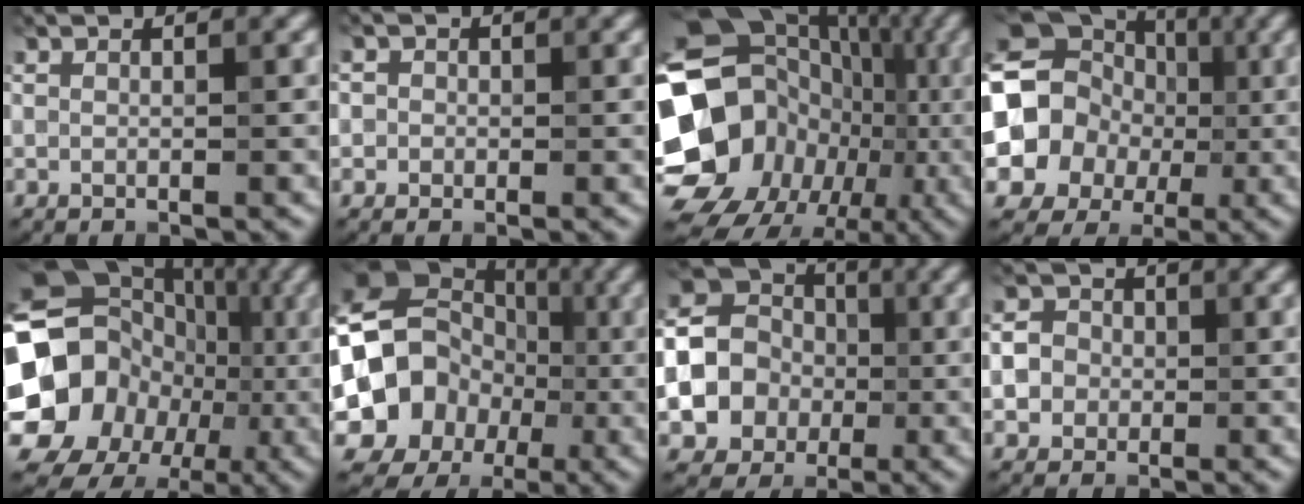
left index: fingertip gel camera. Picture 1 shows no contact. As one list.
[{"total": 1.9, "force": [0.4, 1.8, 0.4], "torque": [0.018, 0.006, -0.010]}, {"total": 21.7, "force": [-4.8, 18.6, 10.1], "torque": [-0.174, -0.010, -0.106]}, {"total": 11.3, "force": [-0.8, 10.1, 5.0], "torque": [-0.096, -0.010, -0.041]}, {"total": 19.6, "force": [-3.2, 17.3, 8.6], "torque": [-0.155, -0.006, -0.077]}, {"total": 12.0, "force": [-2.0, 10.8, 4.8], "torque": [-0.095, -0.003, -0.061]}, {"total": 12.2, "force": [-1.6, 11.1, 4.8], "torque": [-0.109, 0.000, -0.059]}, {"total": 4.5, "force": [-0.4, 4.2, 1.7], "torque": [-0.007, 0.017, -0.030]}]